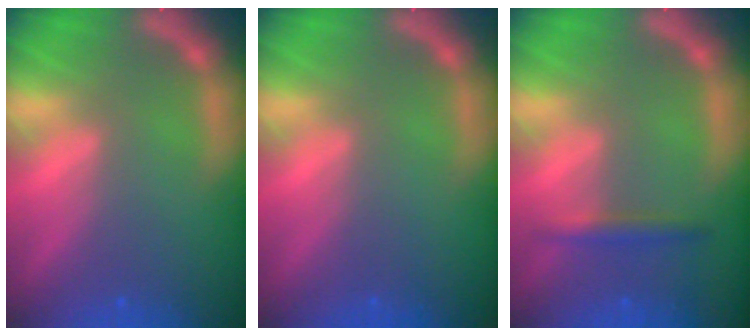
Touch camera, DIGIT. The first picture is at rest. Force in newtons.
{"total": 0.0}
{"total": 1.9}